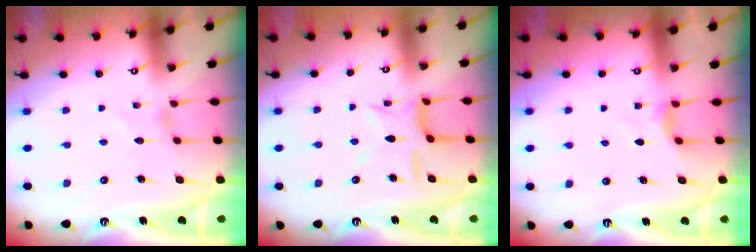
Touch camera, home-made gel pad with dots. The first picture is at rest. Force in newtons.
{"total": 9.6, "press": 9.6, "slide": 0.6}
{"total": 2.5, "press": 2.5, "slide": 0.4}